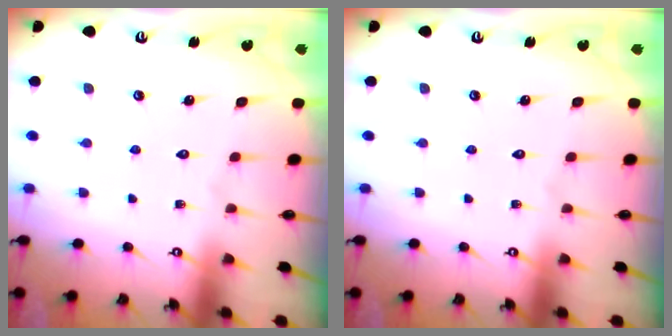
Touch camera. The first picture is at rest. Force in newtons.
{"total": 0.0}